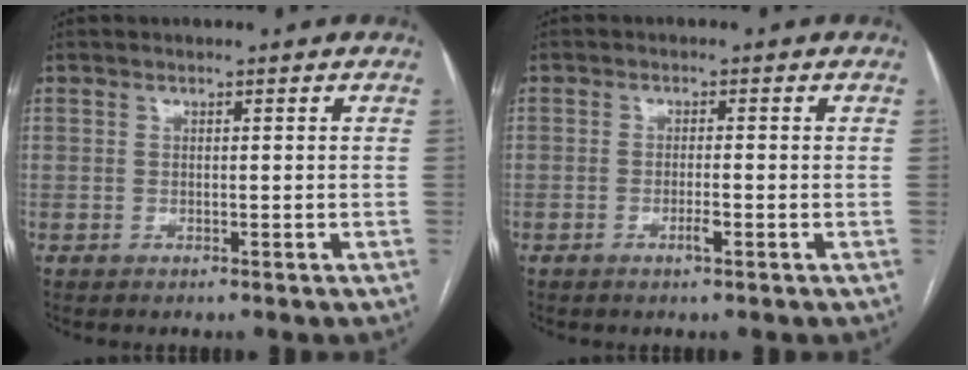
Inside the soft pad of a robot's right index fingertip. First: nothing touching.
{"total": 1.9, "force": [-0.9, 0.2, 1.6], "torque": [-0.031, -0.001, -0.015]}